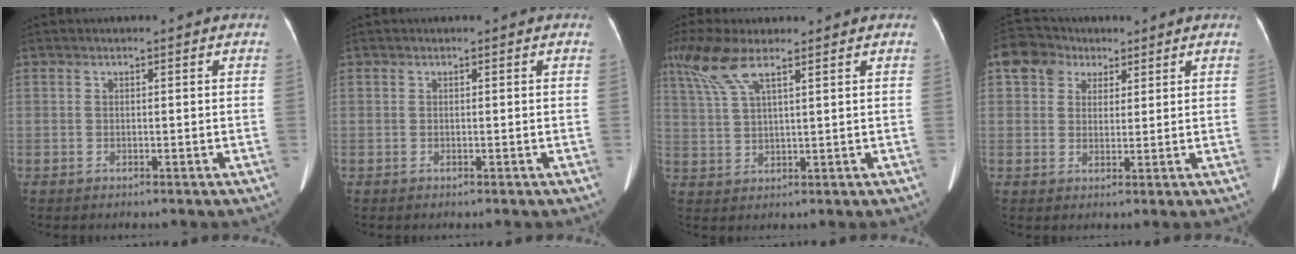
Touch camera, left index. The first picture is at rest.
{"total": 0.0}
{"total": 6.6, "force": [4.3, 1.0, 4.9], "torque": [-0.114, 0.012, 0.095]}
{"total": 5.8, "force": [2.9, 4.7, 1.7], "torque": [-0.034, 0.025, 0.058]}